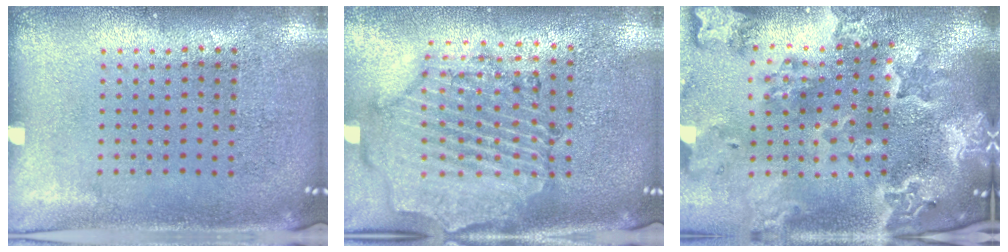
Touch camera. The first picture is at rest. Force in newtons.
{"total": 1.5, "press": 1.5, "slide": 0.3}
{"total": 4.4, "press": 3.6, "slide": 2.5}